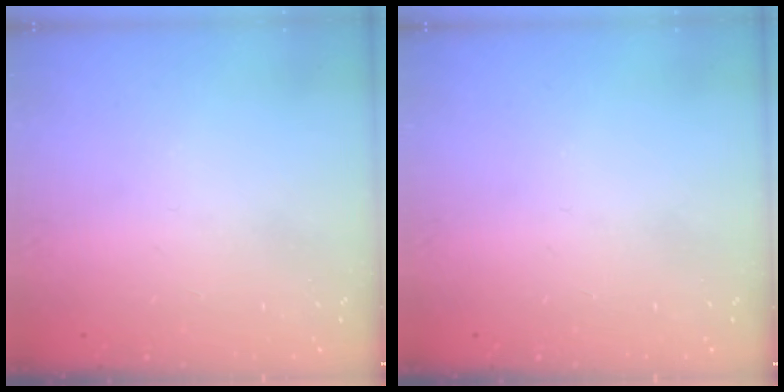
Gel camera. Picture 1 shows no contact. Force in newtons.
{"total": 0.0}